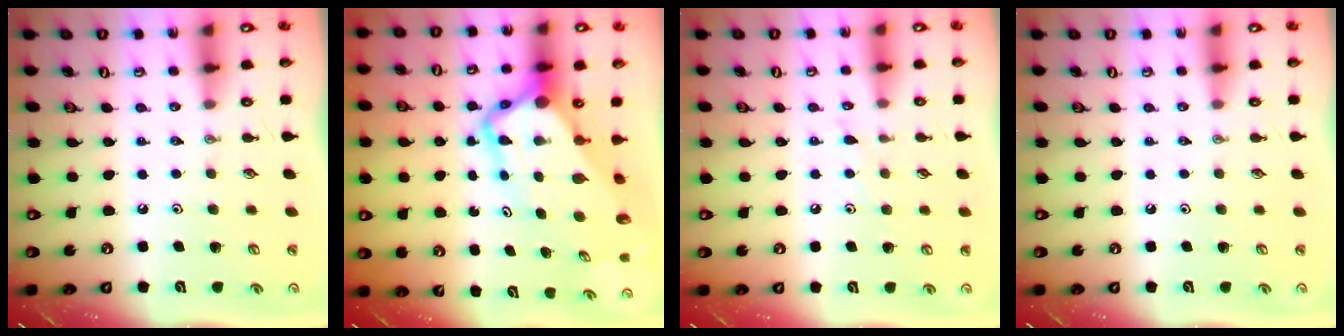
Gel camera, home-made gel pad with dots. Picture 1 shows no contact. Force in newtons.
{"total": 10.3, "press": 10.3, "slide": 1.1}
{"total": 5.0, "press": 4.9, "slide": 0.6}
{"total": 0.0}